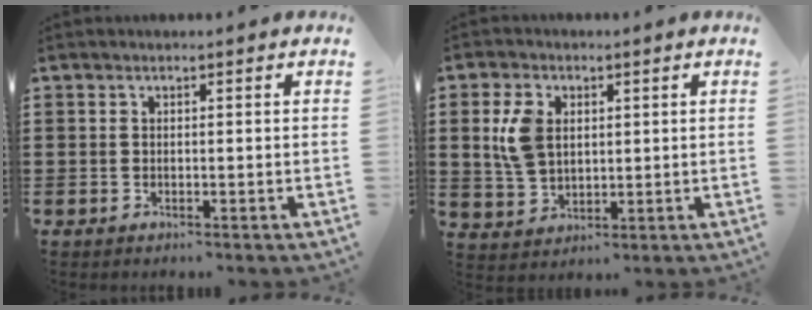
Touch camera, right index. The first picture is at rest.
{"total": 6.6, "force": [1.6, 4.5, 4.5], "torque": [-0.121, 0.008, 0.022]}